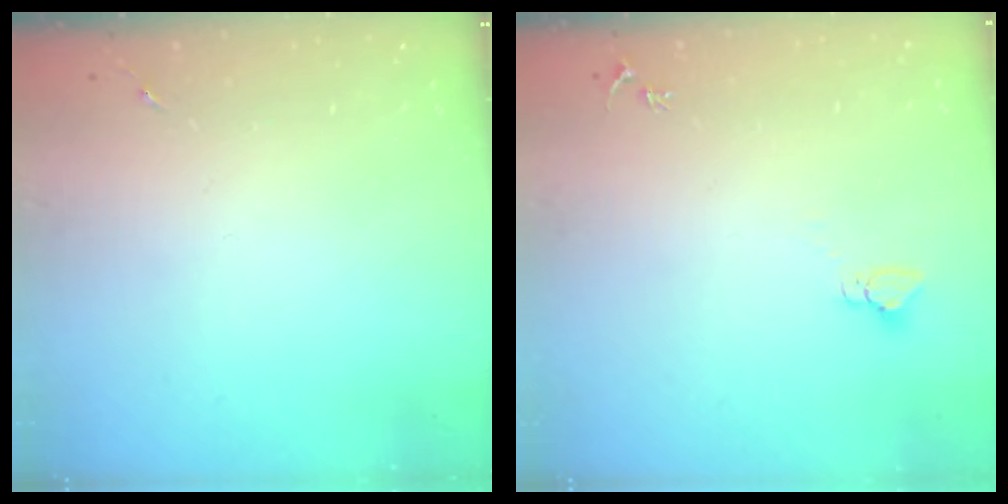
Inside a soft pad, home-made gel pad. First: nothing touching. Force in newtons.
{"total": 2.9, "press": 2.9, "slide": 0.1}